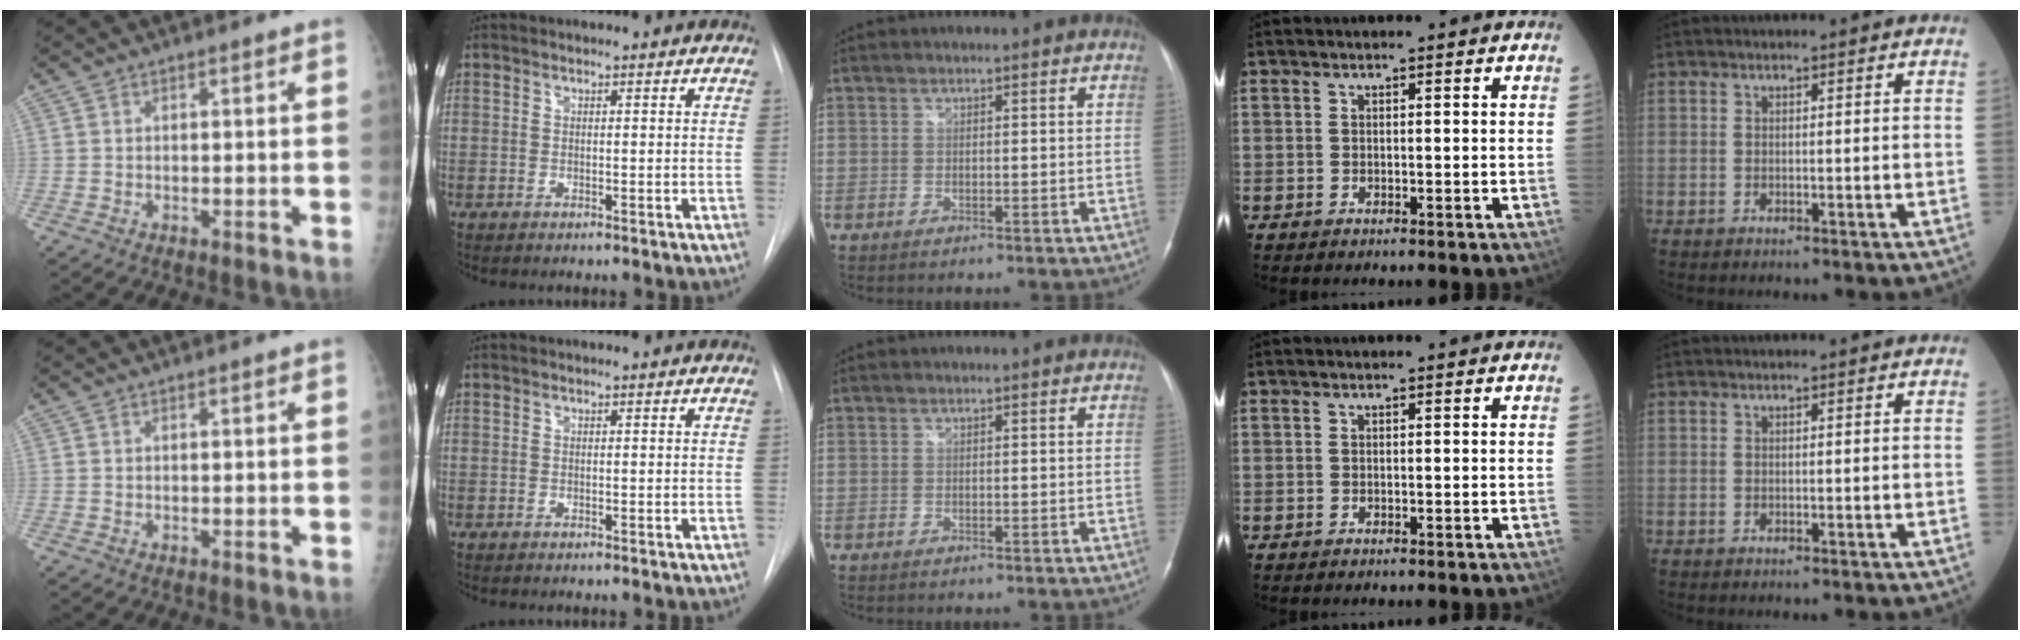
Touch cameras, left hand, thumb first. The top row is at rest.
{}